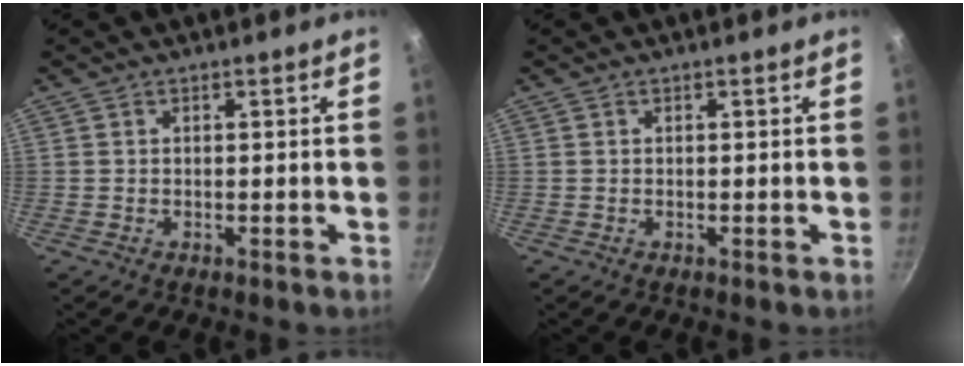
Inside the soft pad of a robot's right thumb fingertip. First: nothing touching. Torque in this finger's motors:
{"motor_torque": [-0.01, 0.00, 0.00, 0.00, 0.00]}